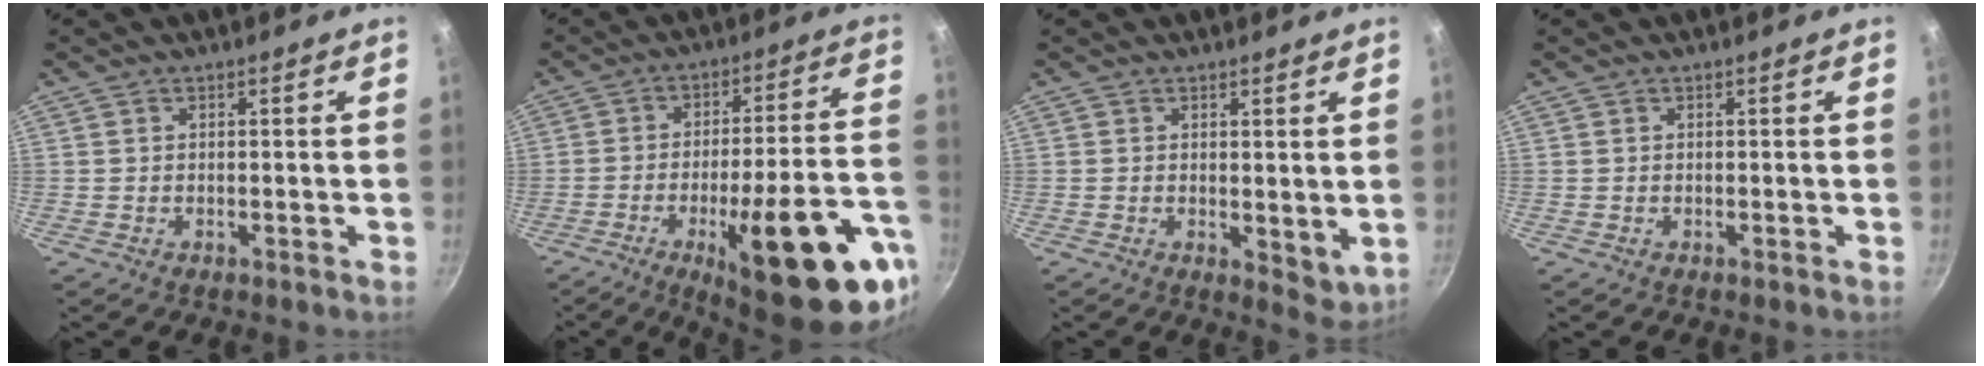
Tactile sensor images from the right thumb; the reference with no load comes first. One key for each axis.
{"total": 25.0, "fx": -10.7, "fy": 6.2, "fz": 21.6, "tx": -0.258, "ty": 0.038, "tz": -0.150}
{"total": 4.7, "fx": 0.7, "fy": 2.5, "fz": 3.9, "tx": -0.052, "ty": -0.016, "tz": 0.012}
{"total": 0.0}